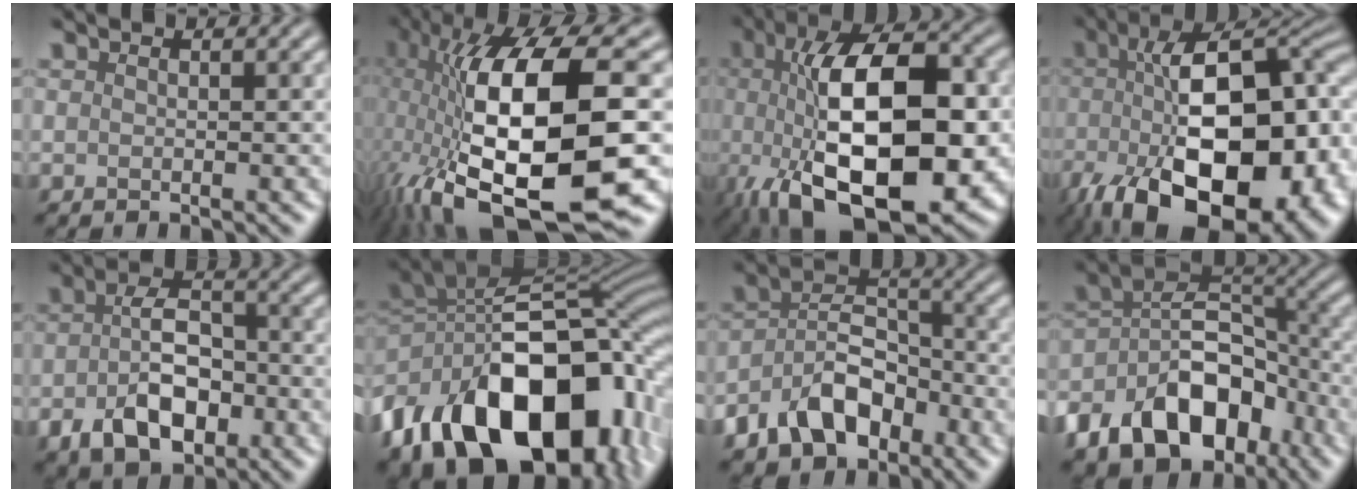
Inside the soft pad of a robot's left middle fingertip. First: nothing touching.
{"total": 17.4, "force": [-1.6, 6.6, 16.0], "torque": [-0.305, 0.001, -0.020]}
{"total": 15.2, "force": [-1.5, 6.7, 13.5], "torque": [-0.209, -0.003, -0.029]}
{"total": 17.8, "force": [-4.5, 9.0, 14.7], "torque": [-0.216, -0.016, -0.063]}
{"total": 6.6, "force": [-2.4, 3.7, 4.9], "torque": [-0.085, 0.004, -0.044]}
{"total": 17.8, "force": [-6.6, 11.0, 12.4], "torque": [-0.212, 0.001, -0.109]}
{"total": 7.2, "force": [-4.1, 4.2, 4.2], "torque": [-0.070, 0.006, -0.081]}
{"total": 11.9, "force": [-6.2, 7.1, 7.2], "torque": [-0.127, 0.007, -0.114]}